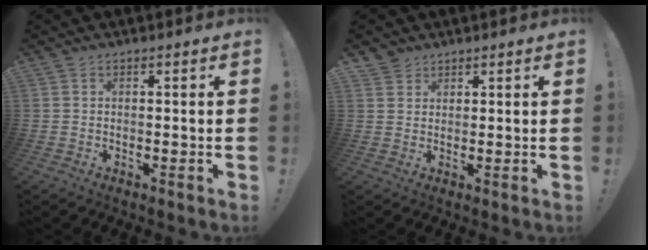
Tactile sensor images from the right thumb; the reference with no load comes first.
{"total": 2.4, "force": [2.1, 1.2, 0.1], "torque": [0.004, -0.013, 0.039]}